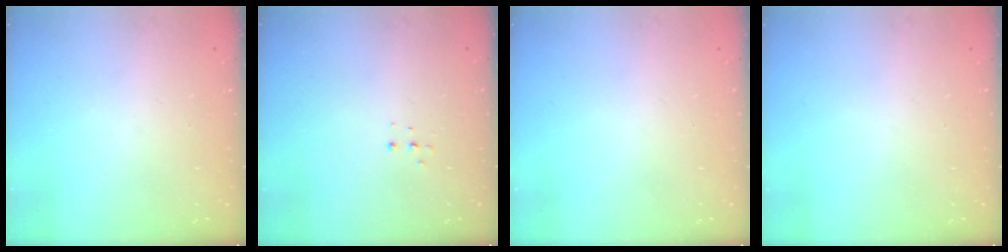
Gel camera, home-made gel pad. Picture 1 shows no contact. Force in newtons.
{"total": 3.6, "press": 3.5, "slide": 0.8}
{"total": 0.0}
{"total": 0.0}